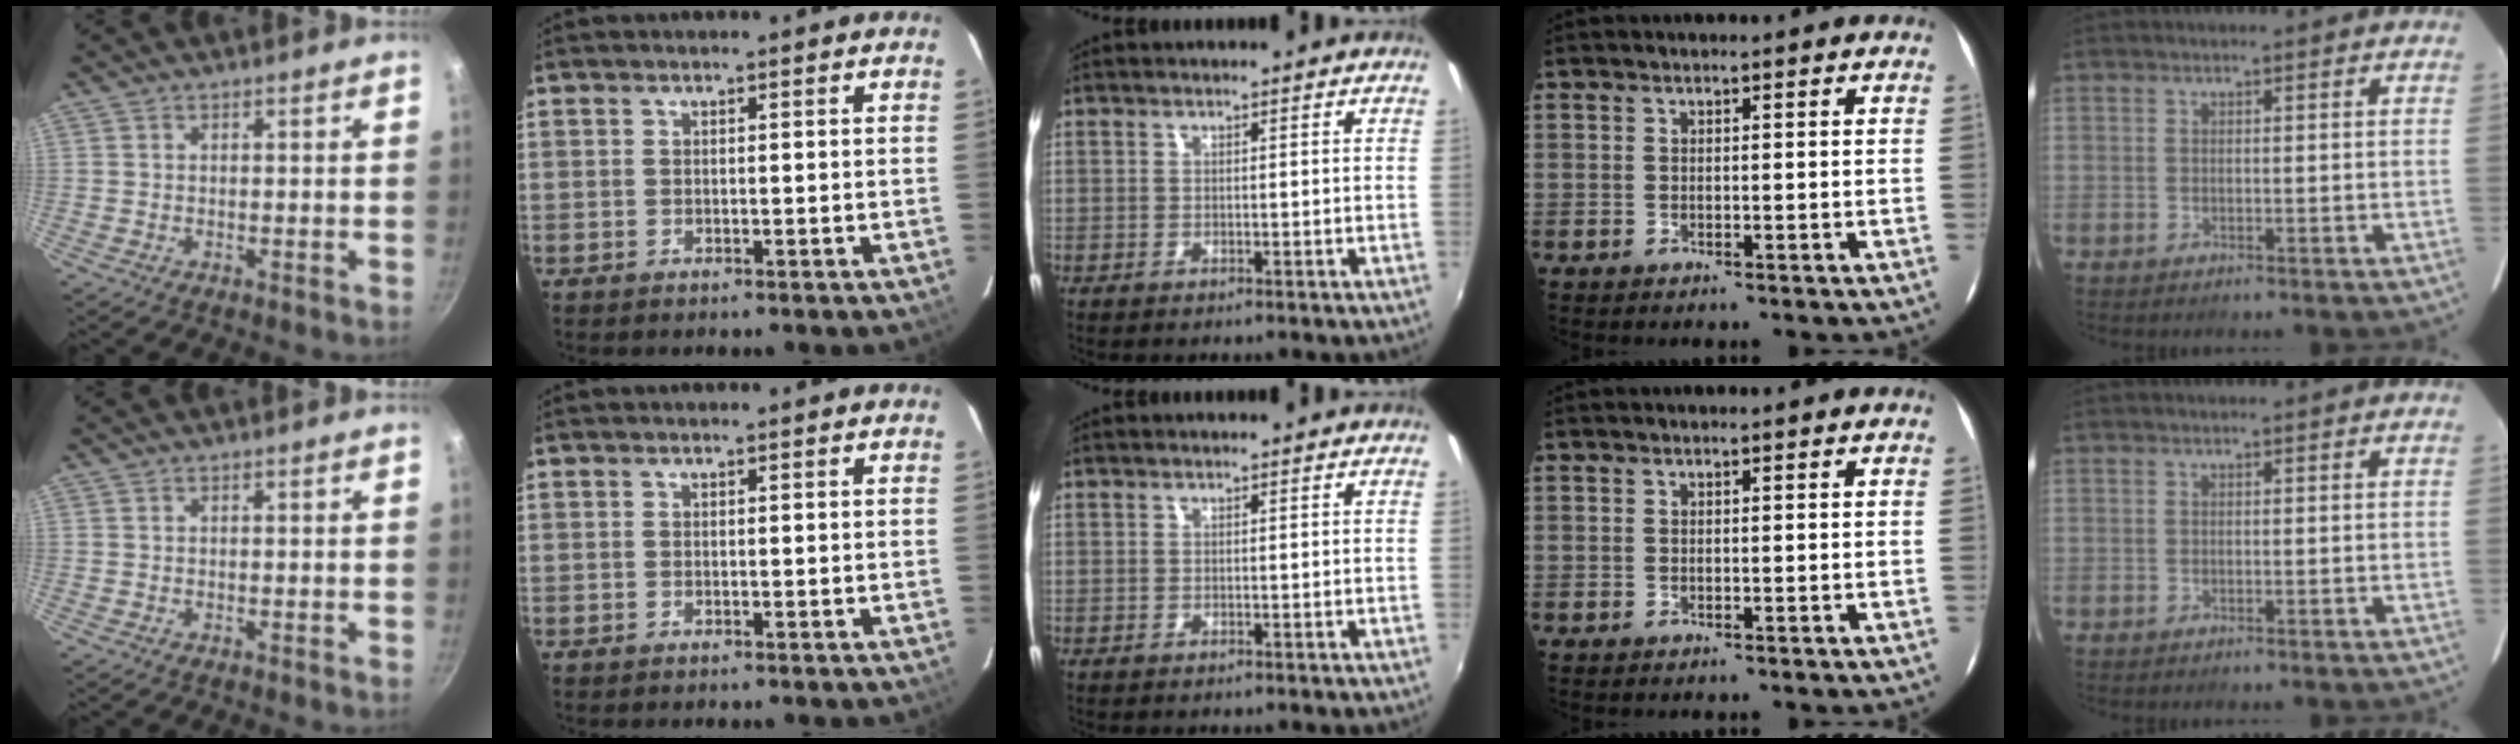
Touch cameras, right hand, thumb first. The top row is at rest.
{}